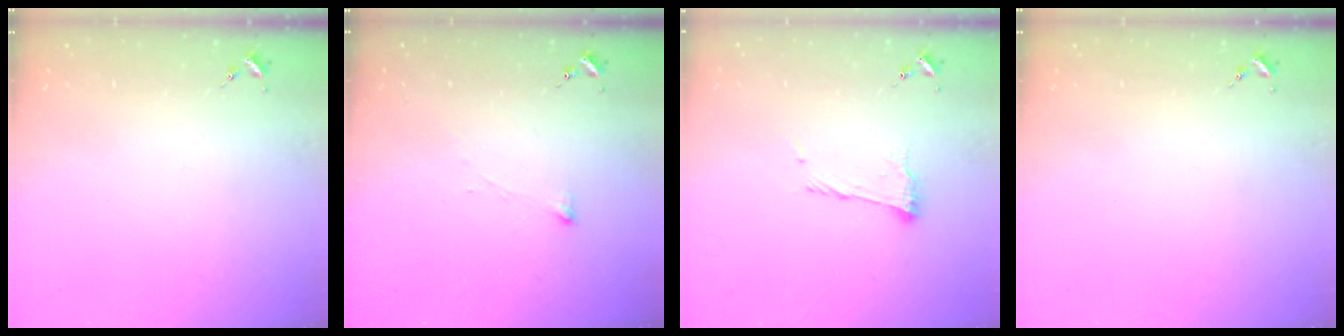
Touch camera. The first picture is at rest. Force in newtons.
{"total": 3.1, "press": 3.1, "slide": 0.1}
{"total": 11.1, "press": 11.0, "slide": 0.7}
{"total": 0.0}